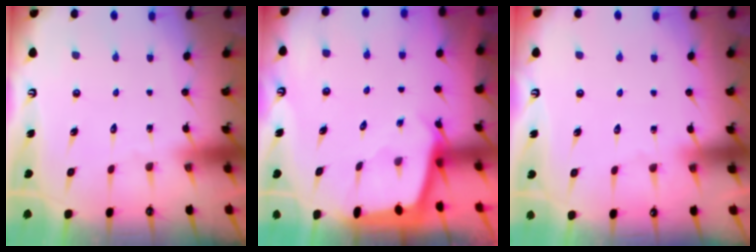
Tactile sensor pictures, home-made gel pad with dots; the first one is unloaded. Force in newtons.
{"total": 2.0, "press": 2.0, "slide": 0.2}
{"total": 3.4, "press": 3.4, "slide": 0.5}